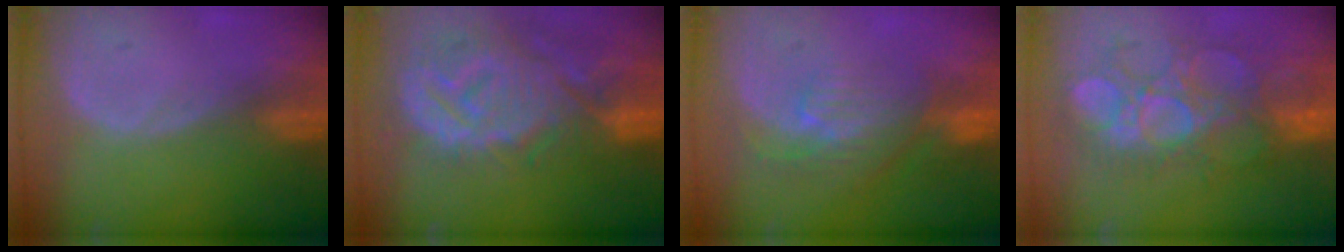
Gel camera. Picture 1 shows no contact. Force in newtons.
{"total": 14.1, "press": 12.2, "slide": 7.1}
{"total": 7.9, "press": 7.0, "slide": 3.5}
{"total": 9.9, "press": 9.9, "slide": 1.0}